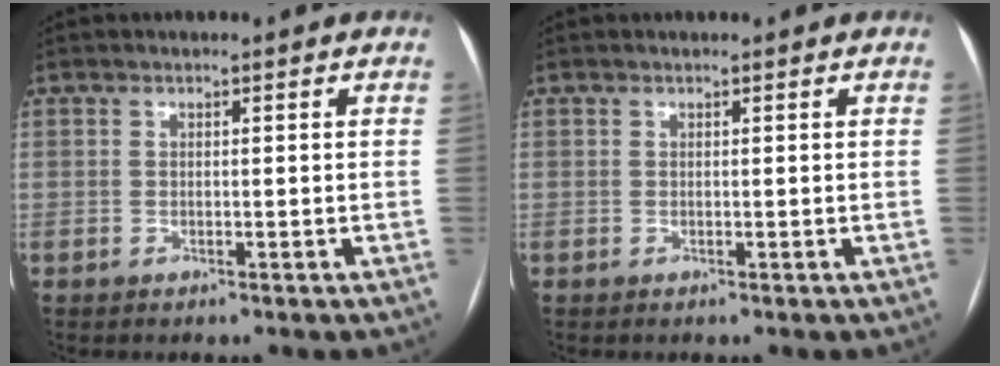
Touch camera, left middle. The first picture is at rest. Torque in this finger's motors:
{"motor_torque": [0.16, -0.11, -0.01, 0.02]}